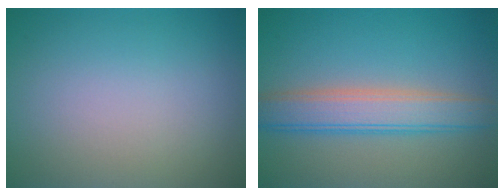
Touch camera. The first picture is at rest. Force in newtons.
{"total": 5.0, "press": 5.0, "slide": 0.5}